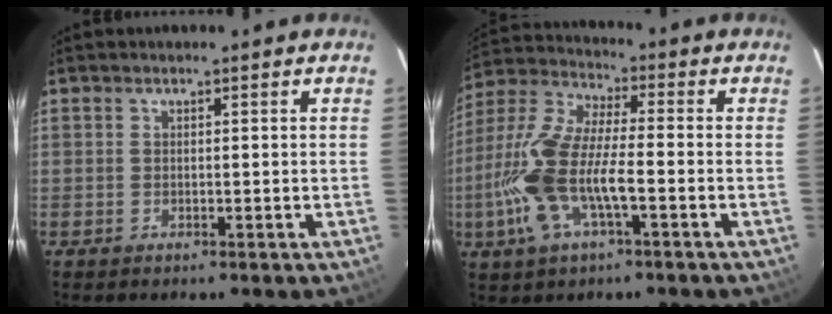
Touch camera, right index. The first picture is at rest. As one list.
[{"total": 14.7, "force": [-4.6, 4.8, 13.2], "torque": [-0.285, -0.001, -0.094]}]